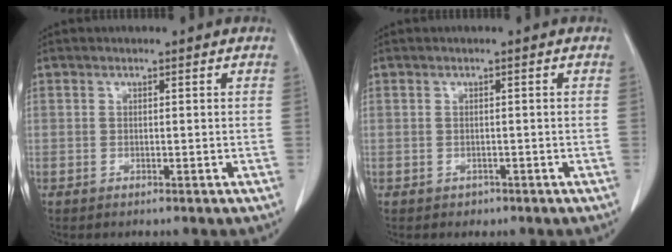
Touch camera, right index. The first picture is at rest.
{"total": 1.1, "force": [-0.6, 0.9, 0.1], "torque": [-0.002, 0.002, -0.008]}